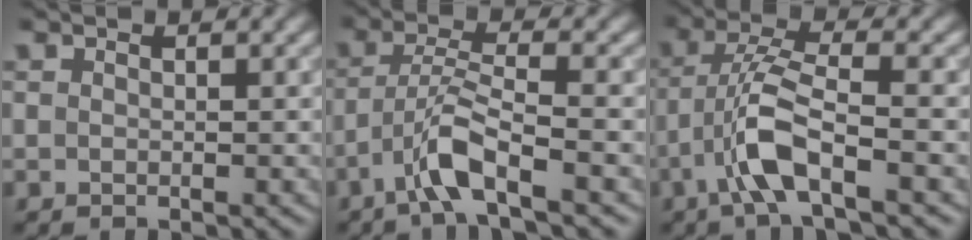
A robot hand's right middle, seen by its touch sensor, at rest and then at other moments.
{"total": 4.4, "force": [-2.6, 0.7, 3.6], "torque": [-0.069, 0.010, -0.057]}
{"total": 5.4, "force": [-2.5, 1.2, 4.6], "torque": [-0.093, 0.010, -0.054]}